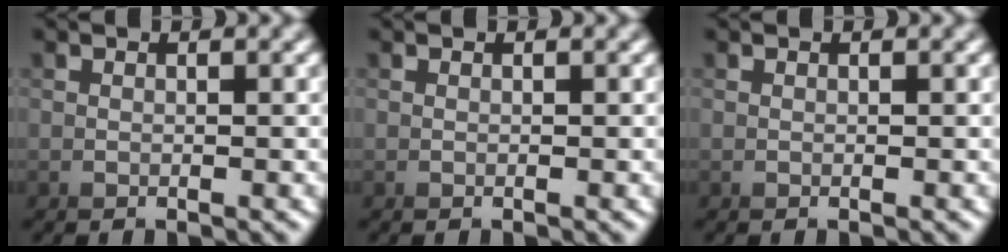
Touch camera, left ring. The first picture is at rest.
{"total": 0.0}
{"total": 0.0}